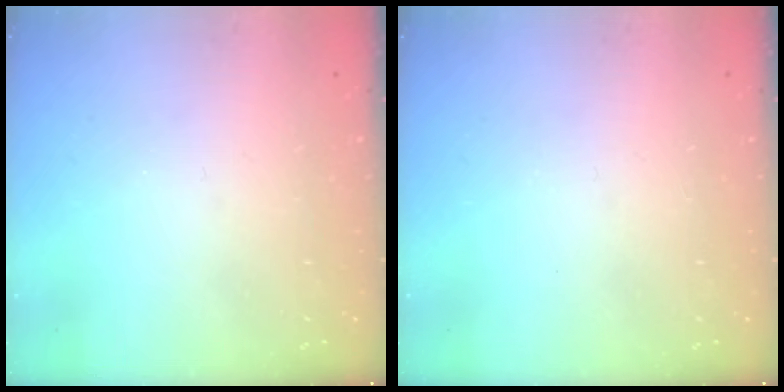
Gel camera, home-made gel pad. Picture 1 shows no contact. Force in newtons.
{"total": 0.0}